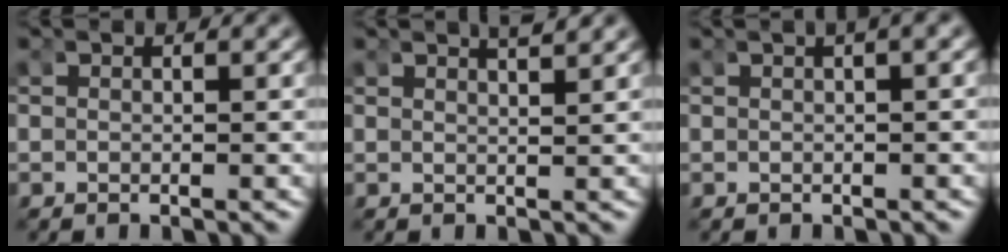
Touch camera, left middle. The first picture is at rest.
{"total": 2.0, "force": [1.7, -0.8, 0.7], "torque": [-0.009, -0.006, 0.036]}
{"total": 1.2, "force": [0.5, -0.2, 1.1], "torque": [-0.005, 0.014, 0.006]}